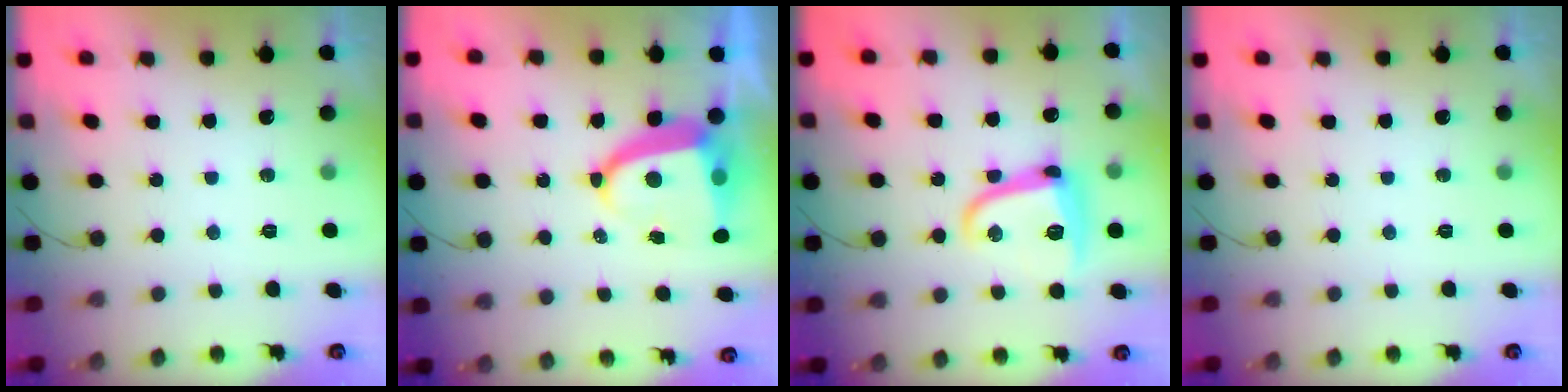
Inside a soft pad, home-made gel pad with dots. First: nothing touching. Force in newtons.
{"total": 8.8, "press": 8.7, "slide": 1.5}
{"total": 12.9, "press": 12.8, "slide": 0.6}
{"total": 0.0}